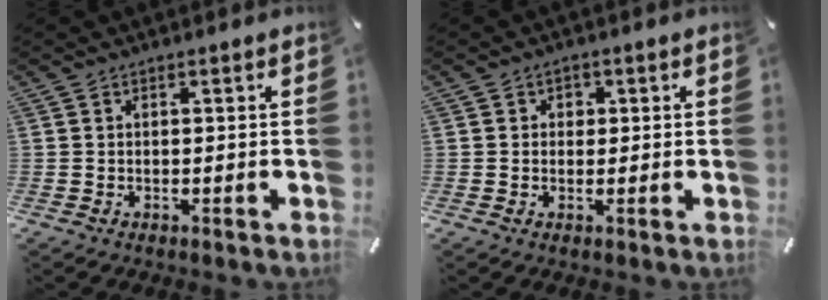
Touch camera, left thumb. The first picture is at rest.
{"total": 2.0, "force": [0.1, 1.9, 0.6], "torque": [0.002, 0.001, -0.006]}